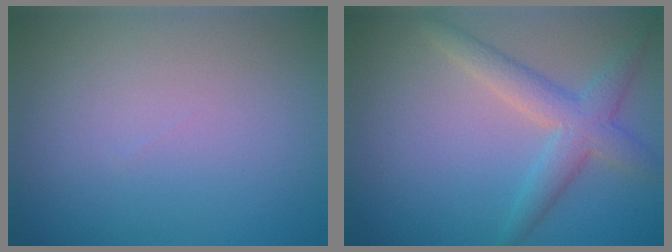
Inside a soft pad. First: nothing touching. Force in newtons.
{"total": 3.7, "press": 3.7, "slide": 0.1}